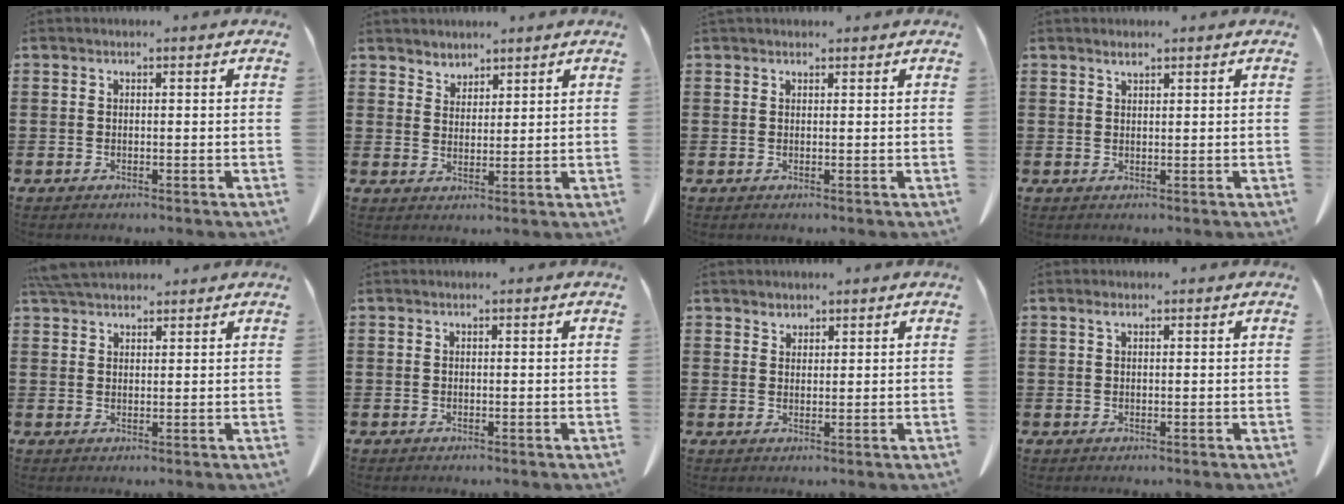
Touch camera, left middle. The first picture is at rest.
{"total": 2.8, "force": [2.7, 0.9, -0.2], "torque": [-0.004, -0.005, 0.052]}
{"total": 0.7, "force": [0.7, 0.2, 0.1], "torque": [-0.005, -0.001, 0.014]}
{"total": 1.2, "force": [1.0, 0.1, 0.6], "torque": [-0.014, -0.001, 0.018]}
{"total": 4.2, "force": [3.8, 0.8, 1.4], "torque": [-0.038, -0.005, 0.073]}
{"total": 0.0}
{"total": 1.7, "force": [1.6, 0.6, -0.1], "torque": [-0.002, 0.001, 0.032]}
{"total": 1.1, "force": [0.5, 0.3, 0.9], "torque": [-0.019, 0.002, 0.010]}